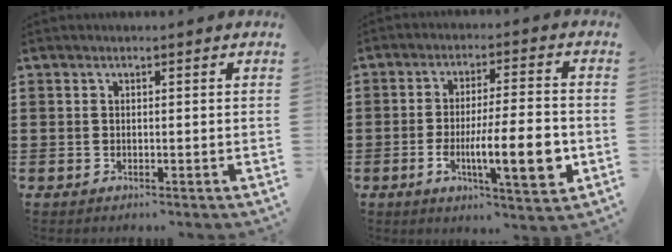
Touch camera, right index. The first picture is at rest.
{"total": 11.7, "force": [-3.0, 2.7, 11.0], "torque": [-0.190, -0.010, -0.052]}